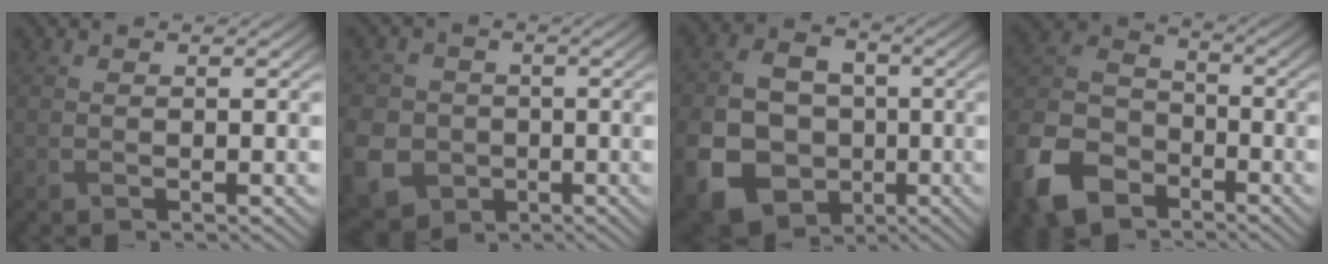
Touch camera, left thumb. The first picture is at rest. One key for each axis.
{"total": 9.4, "fx": -2.7, "fy": 8.4, "fz": 3.2, "tx": -0.113, "ty": -0.041, "tz": -0.069}
{"total": 13.3, "fx": -4.0, "fy": 10.6, "fz": 7.0, "tx": -0.195, "ty": -0.053, "tz": -0.066}
{"total": 13.1, "fx": -8.0, "fy": 8.1, "fz": 6.6, "tx": -0.178, "ty": -0.025, "tz": -0.177}